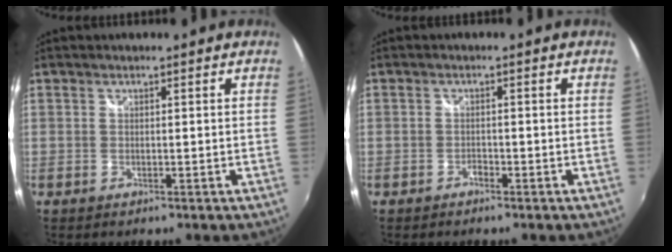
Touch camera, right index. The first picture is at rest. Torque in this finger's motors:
{"motor_torque": [0.06, 0.04, 0.02, 0.00]}